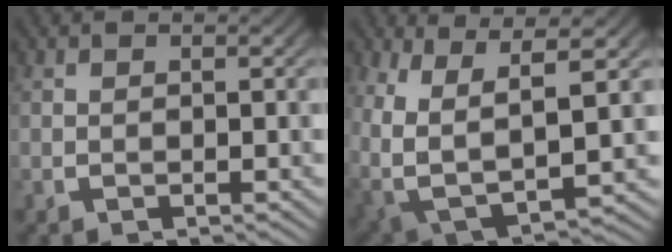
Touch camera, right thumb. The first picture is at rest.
{"total": 11.3, "force": [-1.5, 8.4, 7.4], "torque": [-0.187, -0.068, -0.004]}